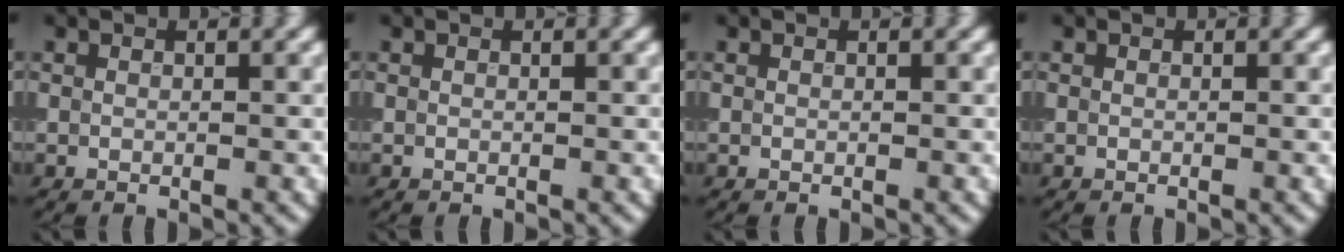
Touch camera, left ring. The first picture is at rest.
{"total": 0.0}
{"total": 0.0}
{"total": 0.0}